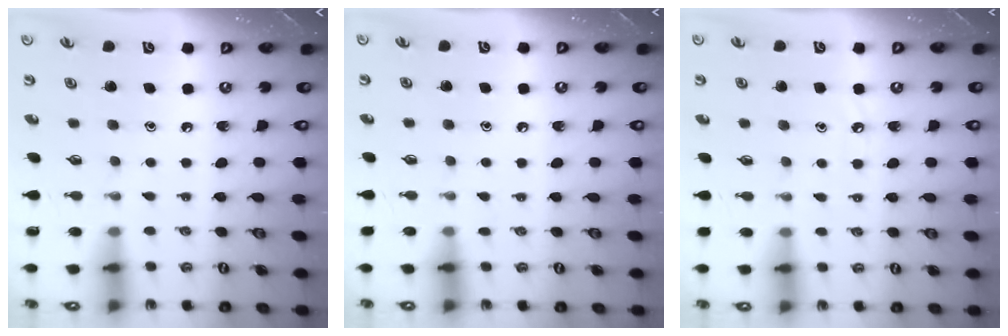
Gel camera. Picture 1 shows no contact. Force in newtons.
{"total": 5.0, "press": 5.0, "slide": 0.7}
{"total": 4.3, "press": 4.2, "slide": 0.6}